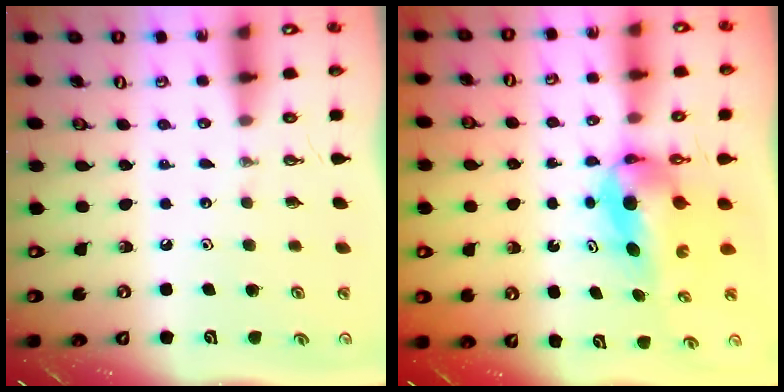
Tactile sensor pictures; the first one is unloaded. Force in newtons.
{"total": 5.9, "press": 5.5, "slide": 2.0}